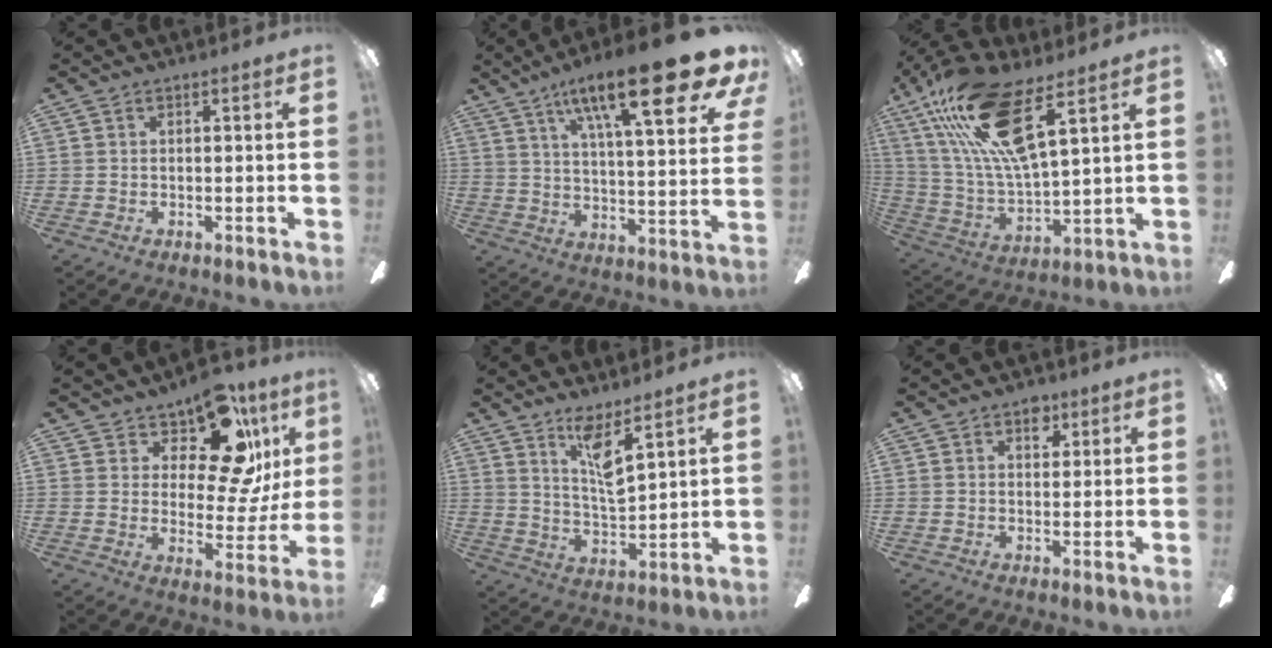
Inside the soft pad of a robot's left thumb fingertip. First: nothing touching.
{"total": 24.5, "force": [14.9, 5.8, 18.6], "torque": [-0.284, -0.083, 0.229]}
{"total": 20.5, "force": [12.0, 6.1, 15.5], "torque": [-0.324, -0.047, 0.200]}
{"total": 15.2, "force": [10.2, 6.3, 9.4], "torque": [-0.142, -0.073, 0.172]}
{"total": 9.0, "force": [6.4, 1.8, 6.1], "torque": [-0.120, -0.037, 0.112]}
{"total": 4.1, "force": [2.3, 2.7, 2.1], "torque": [-0.014, -0.006, 0.036]}